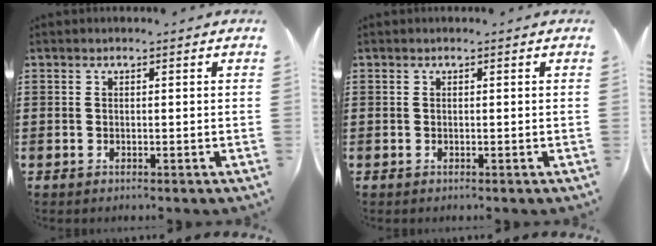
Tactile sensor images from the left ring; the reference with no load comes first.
{"total": 0.0}